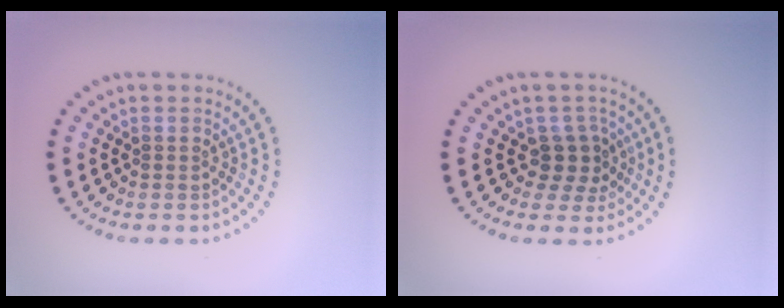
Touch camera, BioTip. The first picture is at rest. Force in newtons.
{"total": 2.5, "press": 2.0, "slide": 1.6}